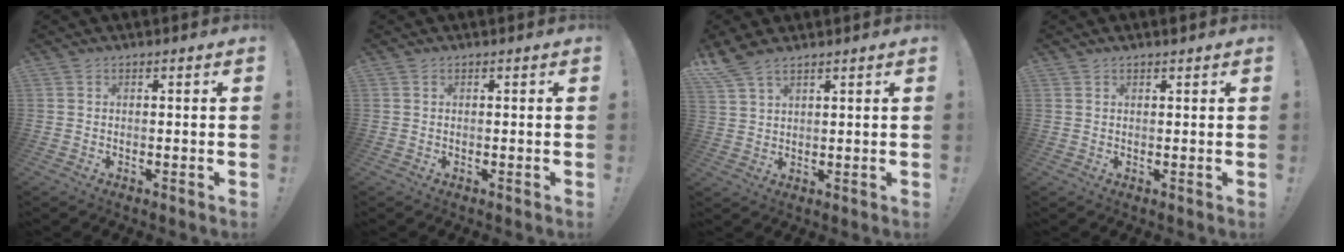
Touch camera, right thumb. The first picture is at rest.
{"total": 0.0}
{"total": 5.9, "force": [4.8, 2.0, 2.9], "torque": [-0.063, -0.019, 0.095]}
{"total": 1.0, "force": [0.9, 0.1, 0.3], "torque": [0.001, -0.004, 0.016]}